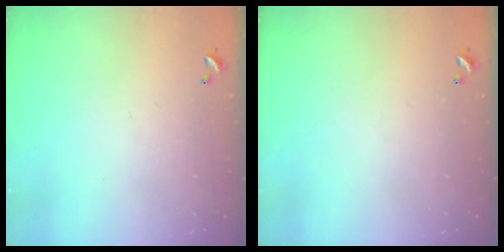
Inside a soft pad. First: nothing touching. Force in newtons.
{"total": 0.0}